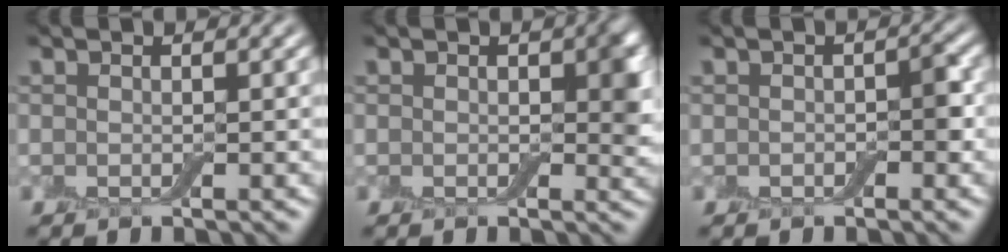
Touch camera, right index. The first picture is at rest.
{"total": 2.5, "force": [0.2, 1.6, 1.9], "torque": [-0.015, -0.003, -0.001]}
{"total": 1.3, "force": [-0.3, 0.8, 0.9], "torque": [-0.013, 0.001, -0.006]}